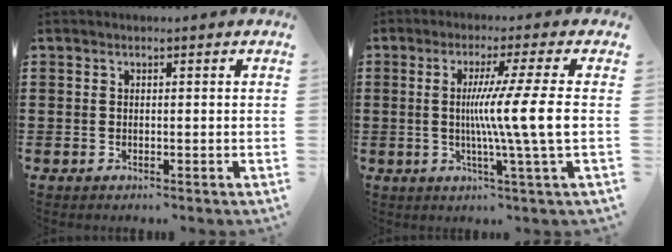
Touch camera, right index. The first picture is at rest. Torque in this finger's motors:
{"motor_torque": [1.74, -0.40, 0.73, 0.21]}